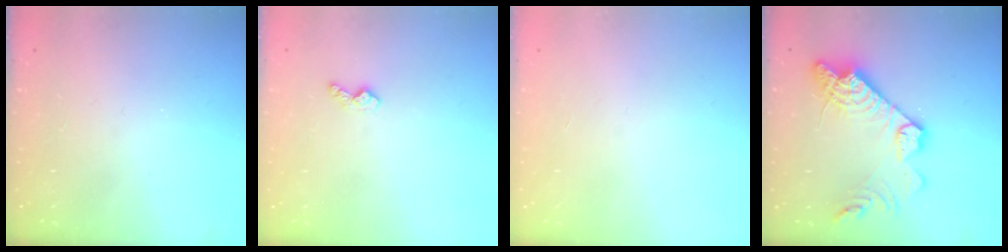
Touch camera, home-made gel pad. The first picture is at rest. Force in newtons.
{"total": 4.2, "press": 4.1, "slide": 0.6}
{"total": 0.0}
{"total": 18.2, "press": 18.1, "slide": 1.7}